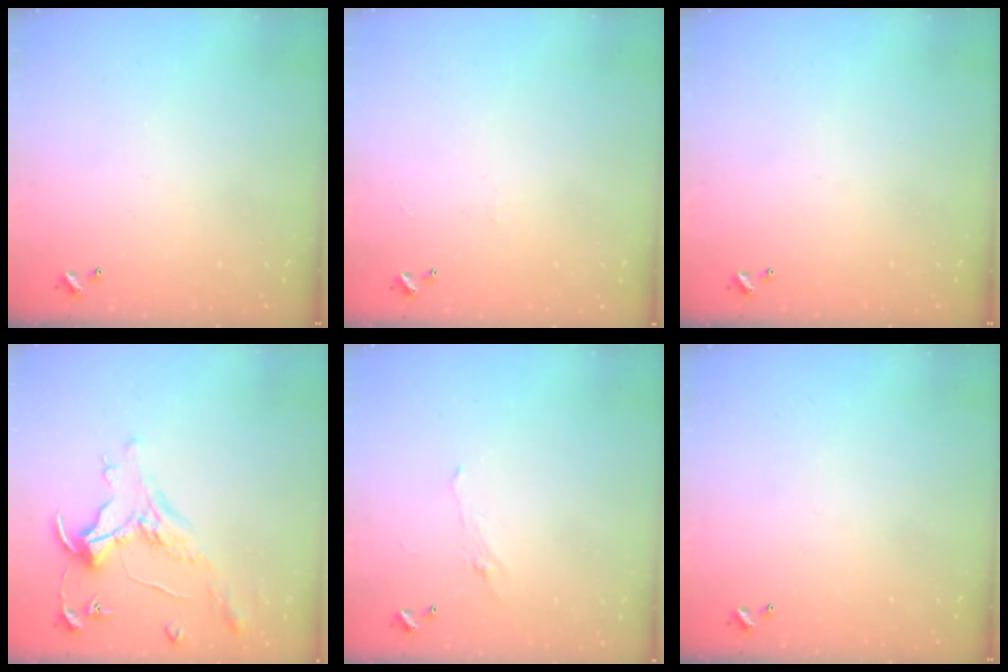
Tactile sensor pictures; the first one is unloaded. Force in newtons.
{"total": 1.3, "press": 1.3, "slide": 0.4}
{"total": 0.0}
{"total": 1.6, "press": 1.4, "slide": 0.7}
{"total": 2.2, "press": 2.1, "slide": 0.8}
{"total": 0.0}